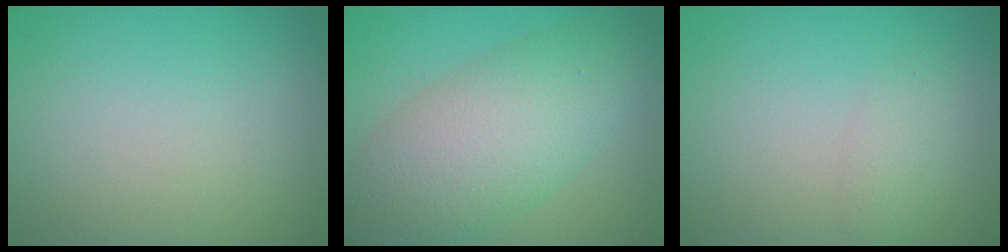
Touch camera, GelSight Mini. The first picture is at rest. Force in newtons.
{"total": 7.8, "press": 7.8, "slide": 0.4}
{"total": 1.4, "press": 1.4, "slide": 0.0}